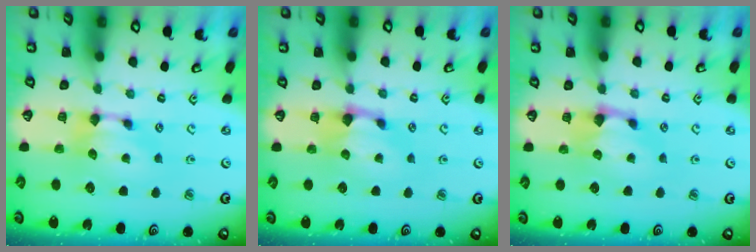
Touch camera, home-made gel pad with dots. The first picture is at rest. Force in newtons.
{"total": 0.7, "press": 0.2, "slide": 0.7}
{"total": 0.6, "press": 0.0, "slide": 0.6}